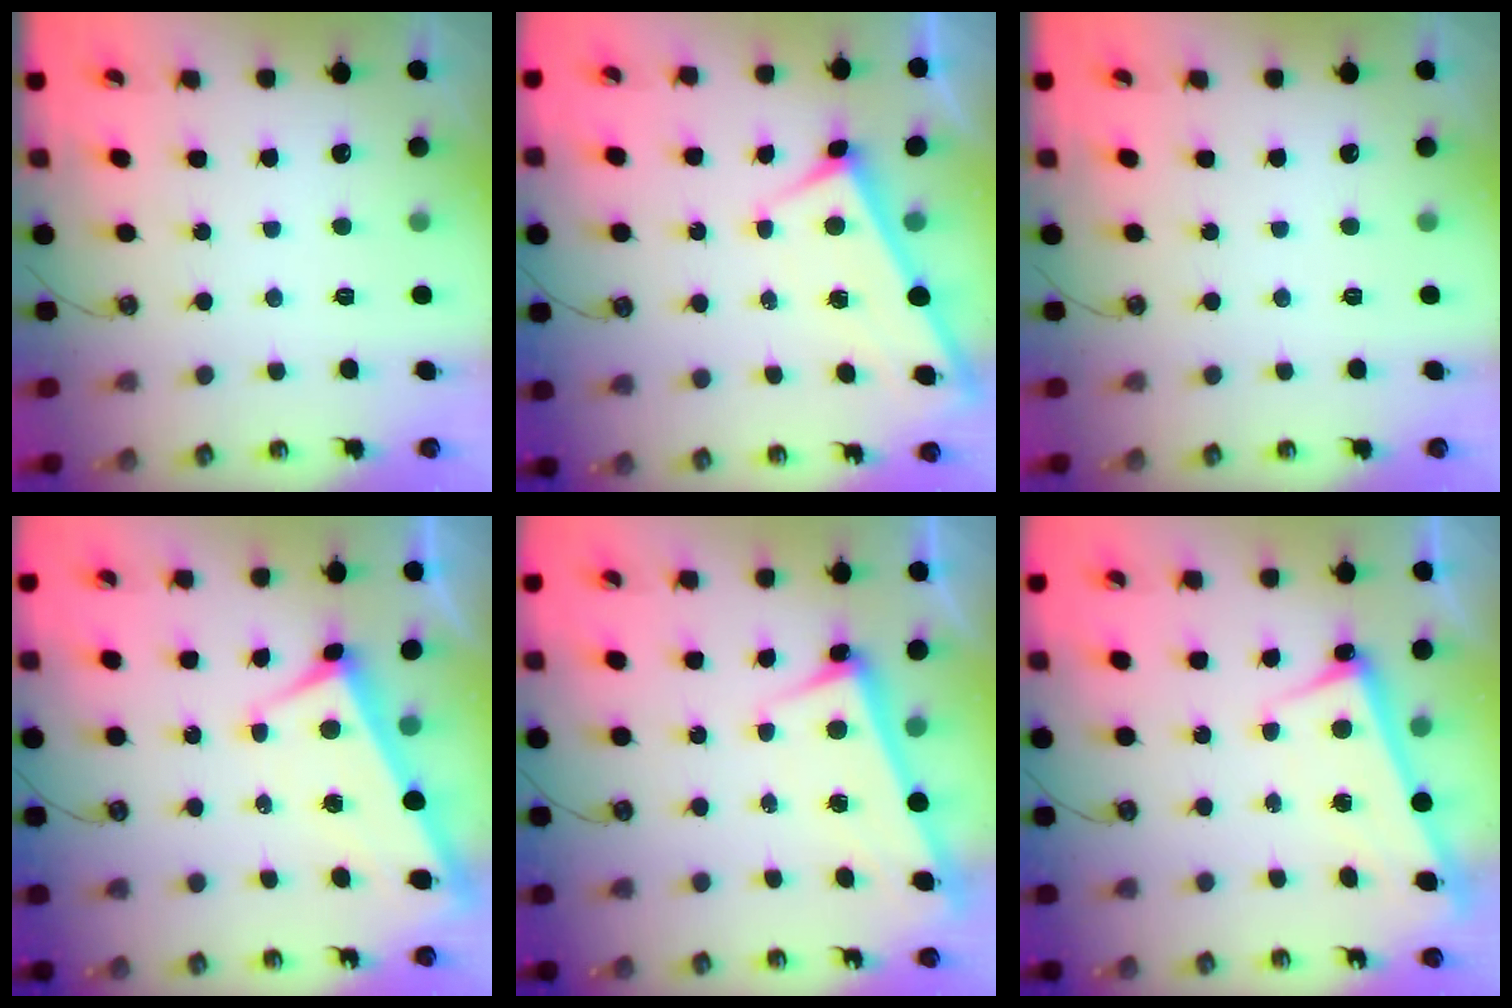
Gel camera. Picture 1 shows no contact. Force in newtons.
{"total": 3.0, "press": 3.0, "slide": 0.1}
{"total": 0.0}
{"total": 2.9, "press": 2.8, "slide": 0.9}
{"total": 2.7, "press": 2.7, "slide": 0.7}
{"total": 2.7, "press": 2.7, "slide": 0.4}